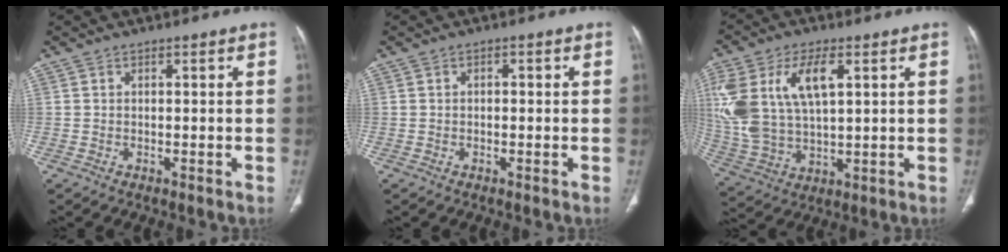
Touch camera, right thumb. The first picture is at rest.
{"total": 0.8, "force": [0.0, 0.5, 0.6], "torque": [-0.009, 0.004, -0.002]}
{"total": 18.2, "force": [5.5, 9.5, 14.5], "torque": [-0.316, -0.002, 0.112]}